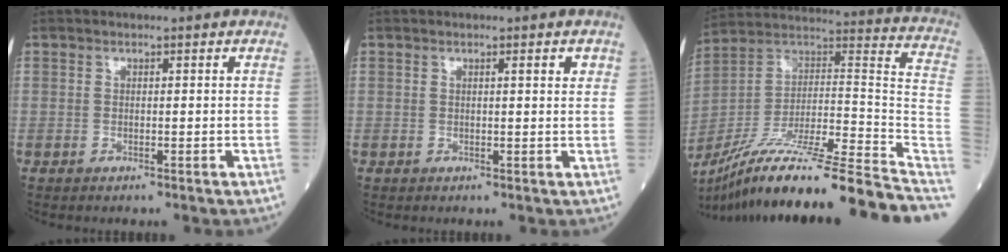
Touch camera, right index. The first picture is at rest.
{"total": 1.0, "force": [0.5, 0.1, 0.9], "torque": [-0.013, 0.002, 0.005]}
{"total": 32.2, "force": [-25.6, 0.1, 19.6], "torque": [-0.222, -0.011, -0.400]}